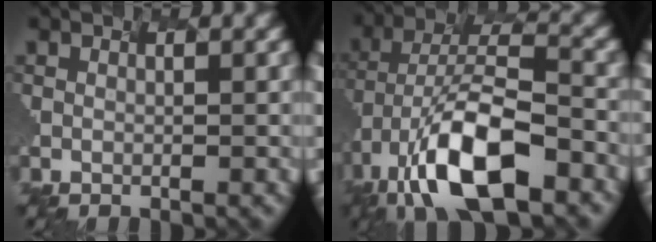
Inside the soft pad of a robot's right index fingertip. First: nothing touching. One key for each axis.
{"total": 12.3, "fx": -8.4, "fy": 3.3, "fz": 8.4, "tx": -0.176, "ty": 0.003, "tz": -0.120}